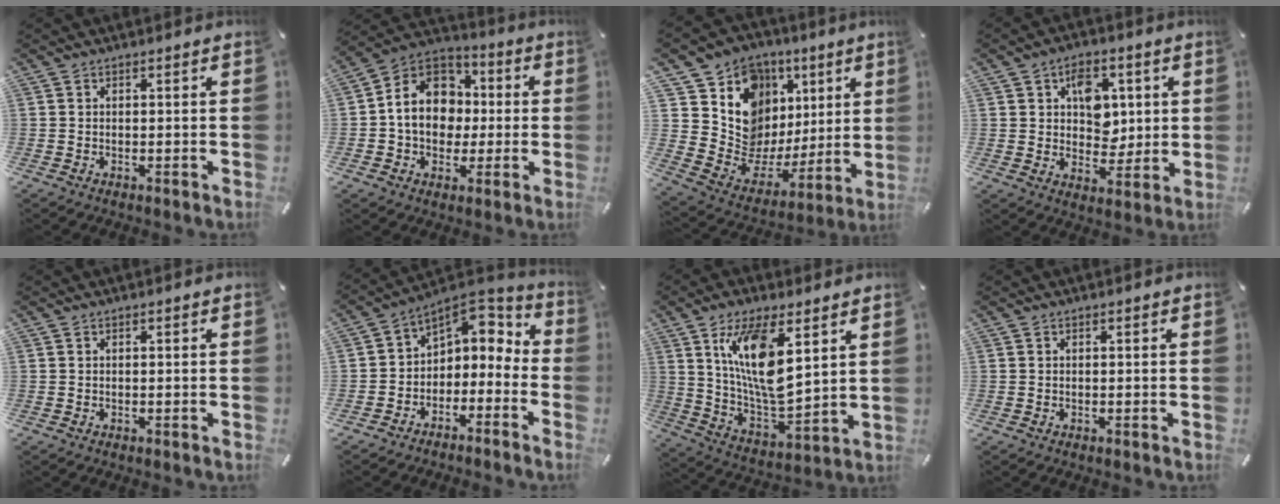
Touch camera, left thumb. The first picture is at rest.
{"total": 13.3, "force": [-0.7, 11.5, 6.6], "torque": [-0.136, 0.012, -0.012]}
{"total": 13.5, "force": [3.2, 12.2, 4.8], "torque": [-0.080, -0.048, 0.082]}
{"total": 8.5, "force": [2.4, 6.9, 4.4], "torque": [-0.049, -0.002, 0.038]}
{"total": 0.0}
{"total": 5.6, "force": [0.7, 5.3, 1.4], "torque": [-0.022, -0.011, 0.015]}
{"total": 15.6, "force": [7.6, 6.3, 12.0], "torque": [-0.241, -0.038, 0.129]}
{"total": 0.0}